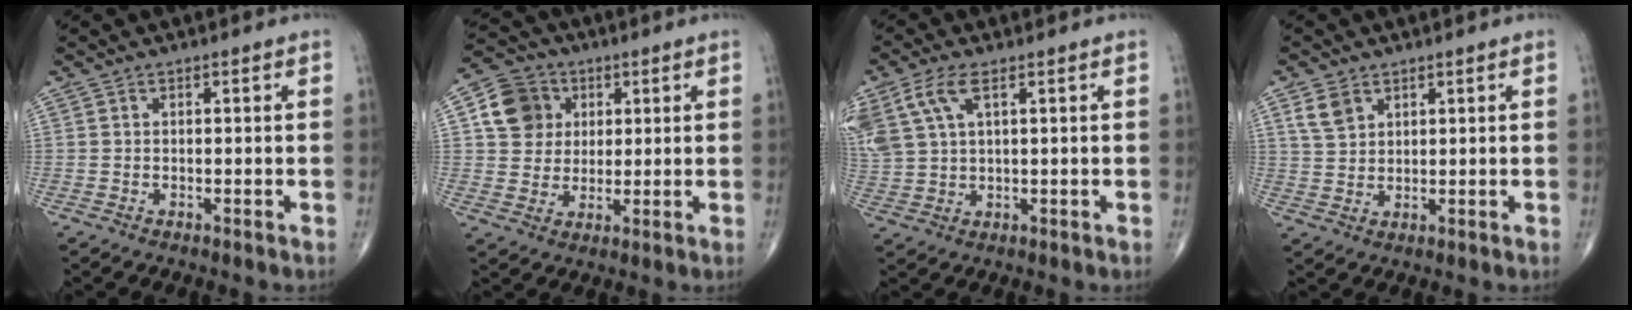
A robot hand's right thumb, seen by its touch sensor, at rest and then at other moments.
{"total": 9.8, "force": [2.7, 8.7, 3.6], "torque": [-0.042, -0.001, 0.041]}
{"total": 9.8, "force": [4.5, 4.6, 7.4], "torque": [-0.187, 0.004, 0.095]}
{"total": 4.5, "force": [2.5, 3.1, 2.1], "torque": [-0.032, -0.009, 0.054]}